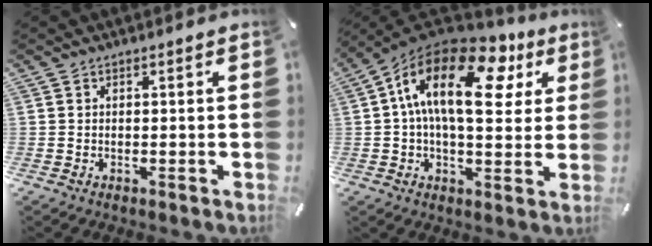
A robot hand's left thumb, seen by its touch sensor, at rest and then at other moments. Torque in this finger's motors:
{"motor_torque": [1.40, 2.15, 2.53, -0.24, 0.66]}